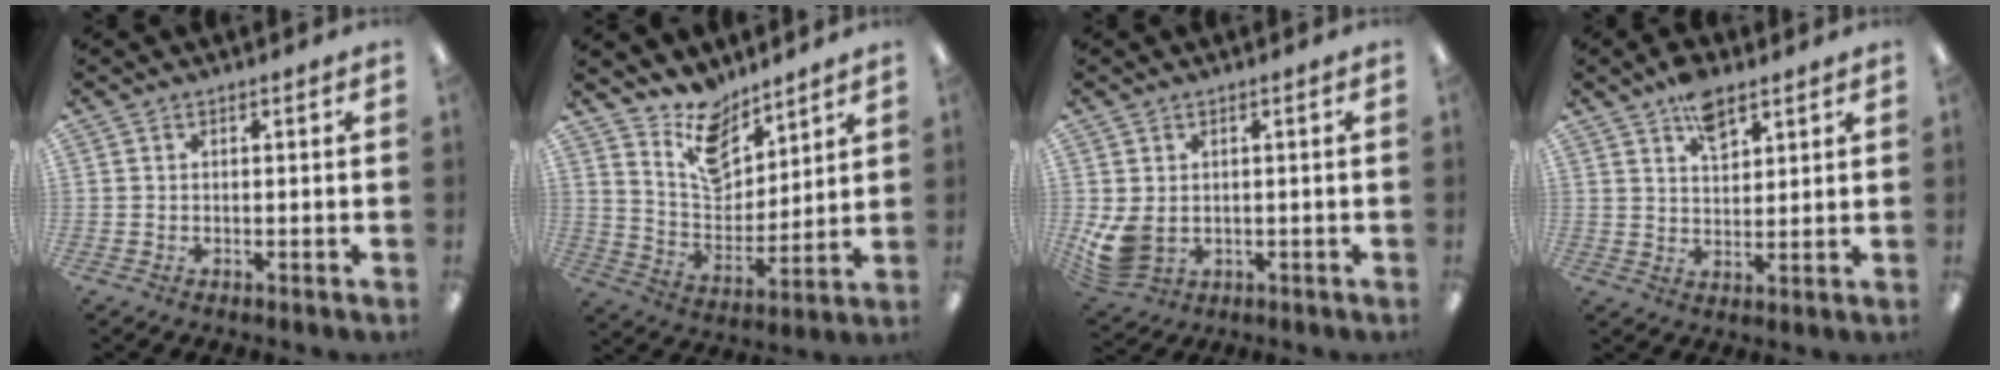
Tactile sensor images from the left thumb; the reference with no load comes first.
{"total": 12.6, "force": [10.0, 6.3, 4.6], "torque": [-0.079, -0.065, 0.189]}
{"total": 6.2, "force": [0.2, 4.5, 4.3], "torque": [-0.099, -0.008, 0.005]}
{"total": 7.5, "force": [5.1, 3.7, 4.0], "torque": [-0.059, -0.023, 0.089]}